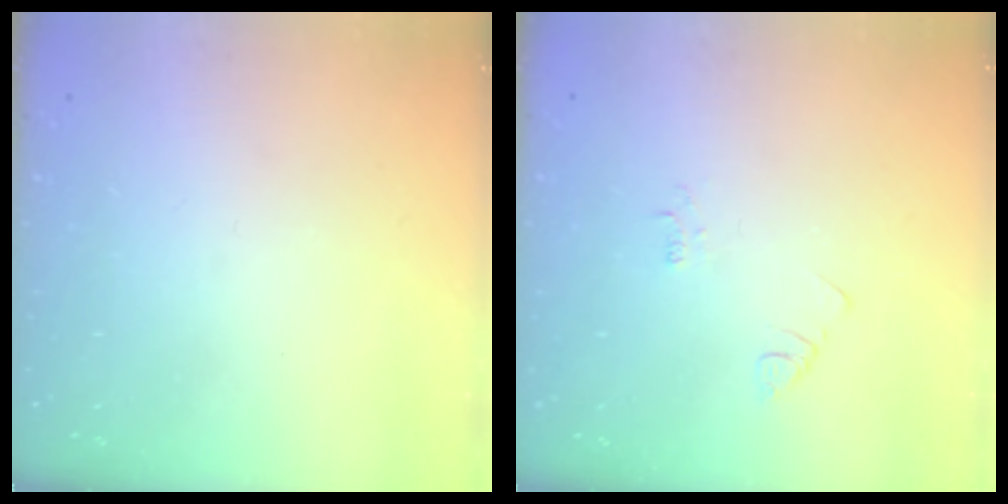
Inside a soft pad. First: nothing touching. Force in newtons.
{"total": 2.1, "press": 2.1, "slide": 0.4}